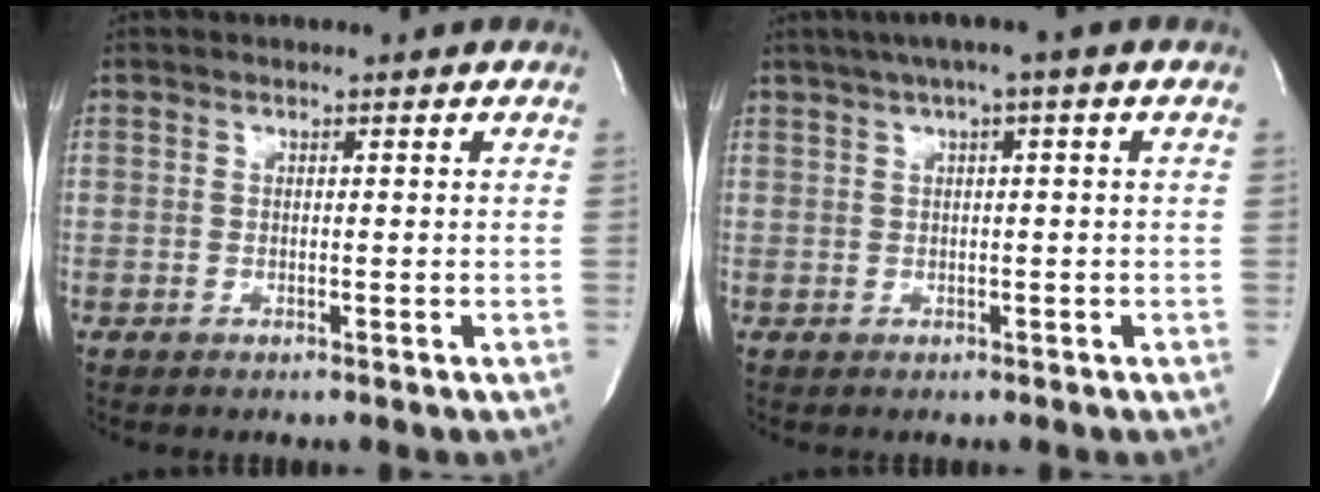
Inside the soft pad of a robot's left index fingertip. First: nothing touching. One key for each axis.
{"total": 4.4, "fx": 2.3, "fy": -0.3, "fz": 3.8, "tx": -0.069, "ty": 0.026, "tz": 0.040}